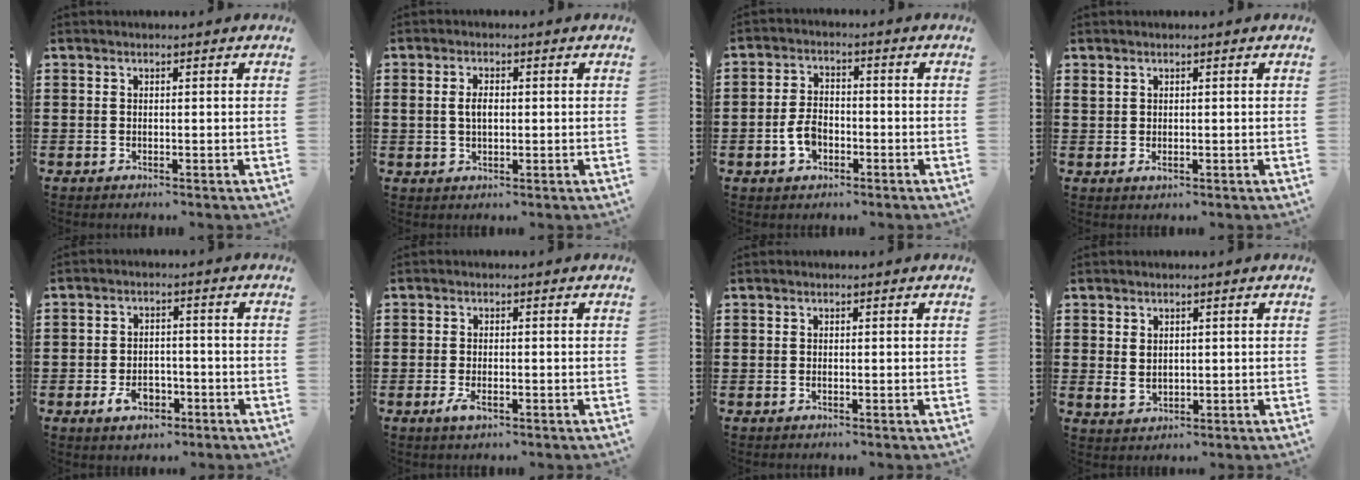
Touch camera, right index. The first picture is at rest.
{"total": 2.8, "force": [0.2, 1.5, 2.3], "torque": [-0.048, 0.006, 0.003]}
{"total": 4.4, "force": [-1.4, 2.8, 3.1], "torque": [-0.079, 0.000, -0.032]}
{"total": 1.2, "force": [0.6, 0.7, 0.7], "torque": [-0.016, 0.003, 0.012]}
{"total": 4.4, "force": [-2.2, 2.8, 2.6], "torque": [-0.041, 0.001, -0.041]}
{"total": 2.2, "force": [-0.8, 0.9, 1.8], "torque": [-0.047, -0.007, -0.019]}
{"total": 0.0}
{"total": 2.0, "force": [1.1, 1.5, 0.9], "torque": [-0.021, 0.007, 0.020]}